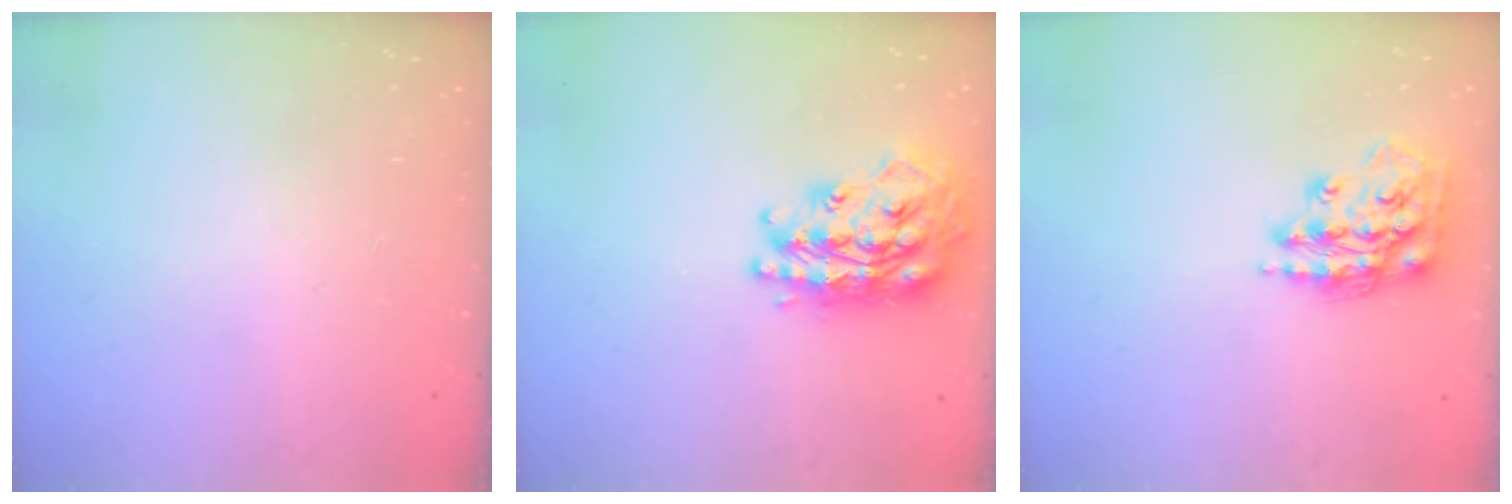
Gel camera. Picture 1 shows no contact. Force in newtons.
{"total": 25.6, "press": 25.5, "slide": 2.2}
{"total": 16.3, "press": 16.2, "slide": 1.1}